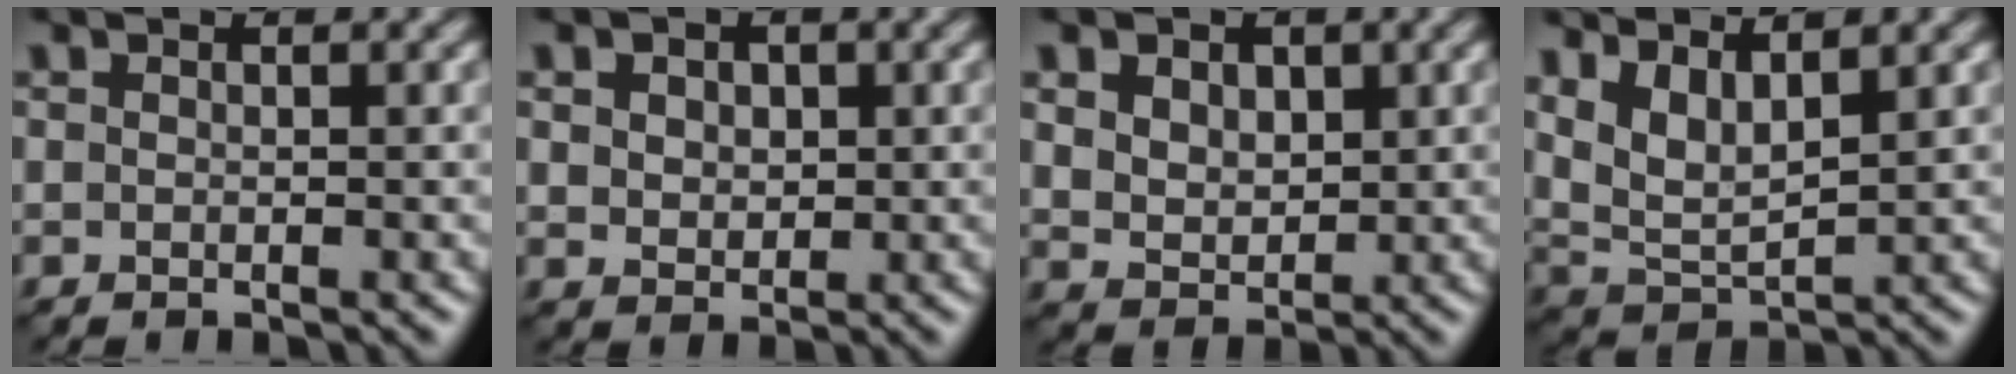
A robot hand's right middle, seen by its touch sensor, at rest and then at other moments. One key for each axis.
{"total": 3.4, "fx": 1.4, "fy": 2.5, "fz": 1.8, "tx": -0.041, "ty": 0.011, "tz": 0.015}
{"total": 4.8, "fx": 2.0, "fy": 3.5, "fz": 2.7, "tx": -0.063, "ty": 0.010, "tz": 0.030}
{"total": 4.6, "fx": 2.5, "fy": 1.9, "fz": 3.4, "tx": -0.083, "ty": -0.008, "tz": 0.055}